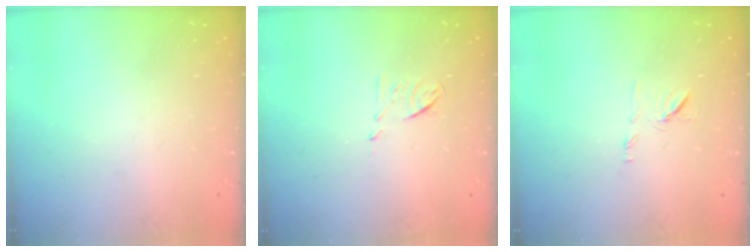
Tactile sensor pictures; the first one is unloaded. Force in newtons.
{"total": 5.1, "press": 5.0, "slide": 1.1}
{"total": 7.5, "press": 7.4, "slide": 0.6}